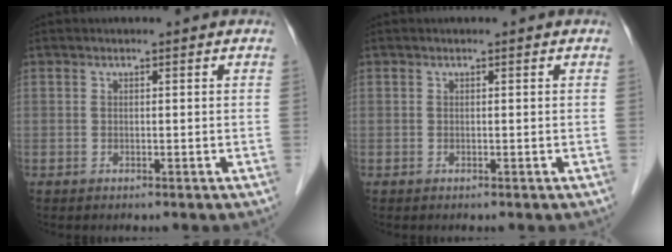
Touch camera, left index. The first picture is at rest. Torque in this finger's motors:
{"motor_torque": [-0.04, 0.04, 0.00, 0.00]}